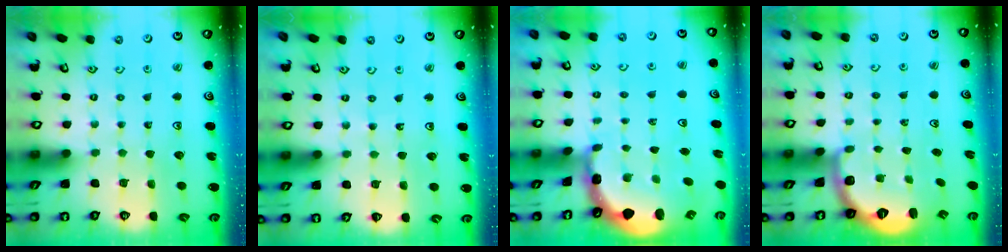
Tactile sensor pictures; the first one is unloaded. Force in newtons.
{"total": 3.8, "press": 3.6, "slide": 1.3}
{"total": 2.2, "press": 2.0, "slide": 1.0}
{"total": 2.6, "press": 1.6, "slide": 2.1}